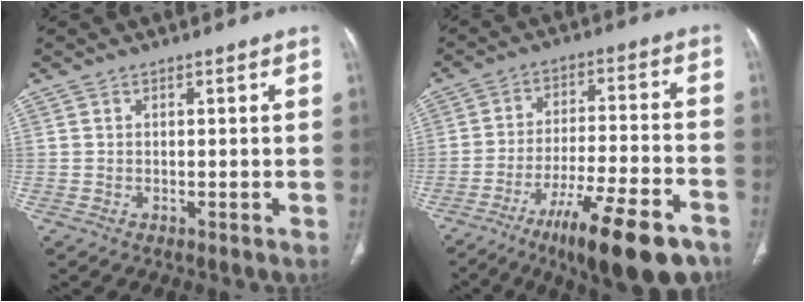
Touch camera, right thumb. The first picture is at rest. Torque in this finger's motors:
{"motor_torque": [0.95, 0.95, -0.15, -0.24, 0.11]}